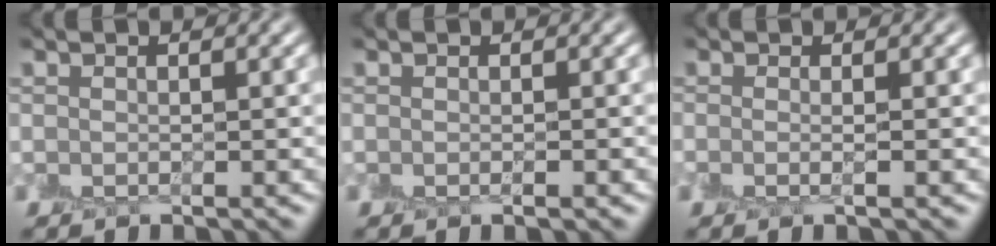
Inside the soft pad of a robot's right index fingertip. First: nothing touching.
{"total": 0.7, "force": [-0.4, 0.1, 0.5], "torque": [-0.010, -0.004, -0.005]}
{"total": 1.1, "force": [-0.3, -0.1, 1.0], "torque": [-0.024, -0.008, -0.010]}